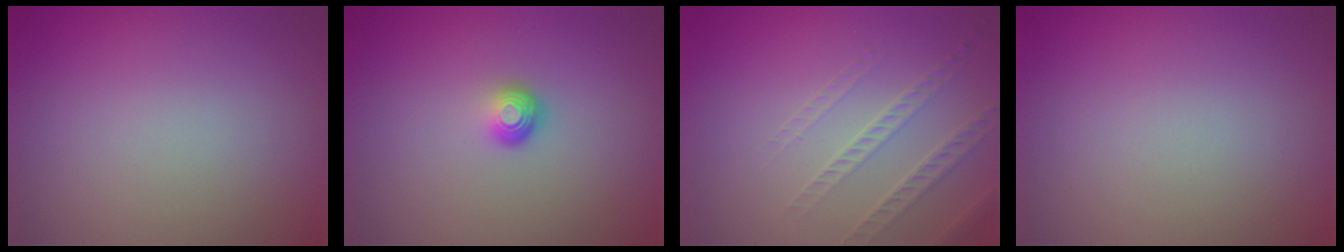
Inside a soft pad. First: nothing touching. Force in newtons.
{"total": 1.8, "press": 1.1, "slide": 1.5}
{"total": 1.6, "press": 1.3, "slide": 0.9}
{"total": 0.0}